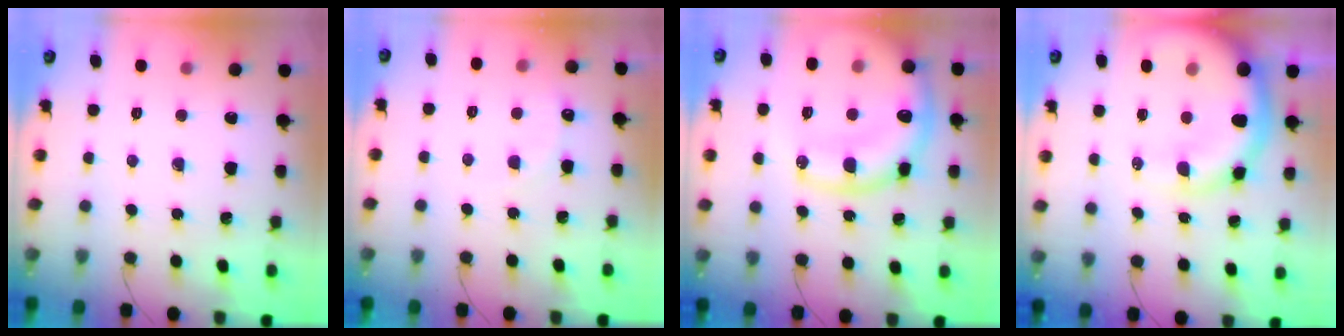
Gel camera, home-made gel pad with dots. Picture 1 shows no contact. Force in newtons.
{"total": 6.1, "press": 5.9, "slide": 1.5}
{"total": 22.1, "press": 21.7, "slide": 4.4}
{"total": 15.1, "press": 14.7, "slide": 3.2}